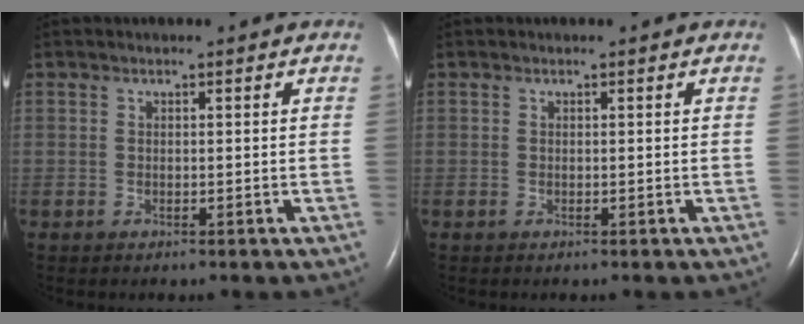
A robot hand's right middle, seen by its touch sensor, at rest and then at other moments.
{"total": 0.0}